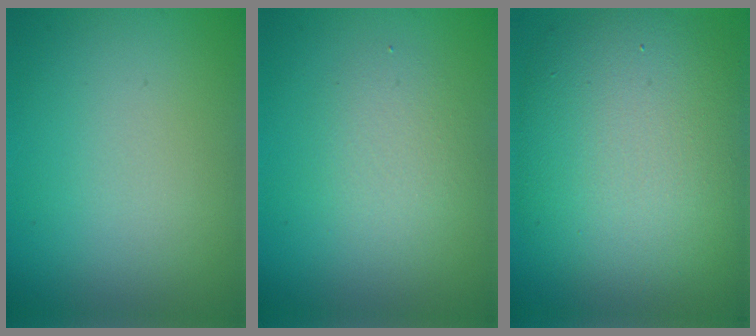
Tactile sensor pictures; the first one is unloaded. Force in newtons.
{"total": 2.1, "press": 2.1, "slide": 0.1}
{"total": 11.2, "press": 11.1, "slide": 0.6}